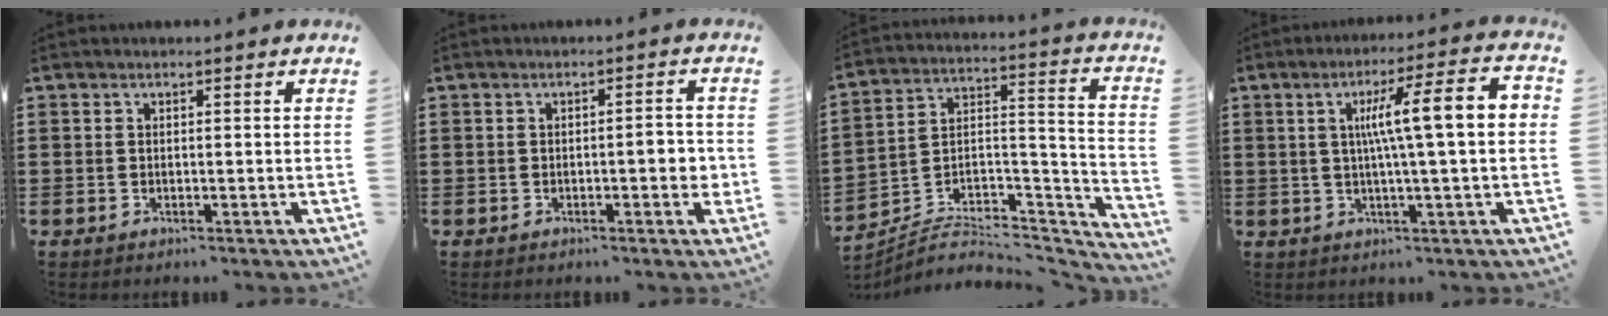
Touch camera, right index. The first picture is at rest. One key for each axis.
{"total": 2.9, "fx": -0.6, "fy": 0.9, "fz": 2.7, "tx": -0.037, "ty": 0.002, "tz": -0.015}
{"total": 4.7, "fx": -3.7, "fy": 2.4, "fz": 1.6, "tx": -0.026, "ty": -0.001, "tz": -0.072}
{"total": 9.6, "fx": 1.0, "fy": 0.5, "fz": 9.6, "tx": -0.169, "ty": 0.002, "tz": 0.006}